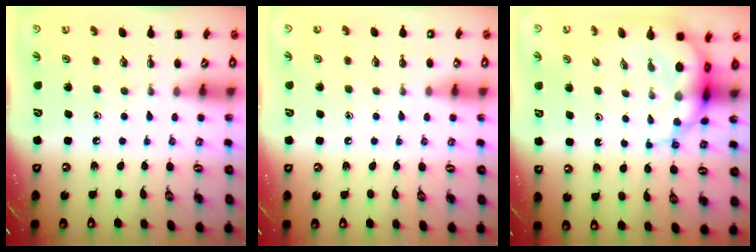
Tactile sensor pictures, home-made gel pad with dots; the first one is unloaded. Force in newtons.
{"total": 3.4, "press": 2.5, "slide": 2.3}
{"total": 8.2, "press": 7.7, "slide": 2.8}